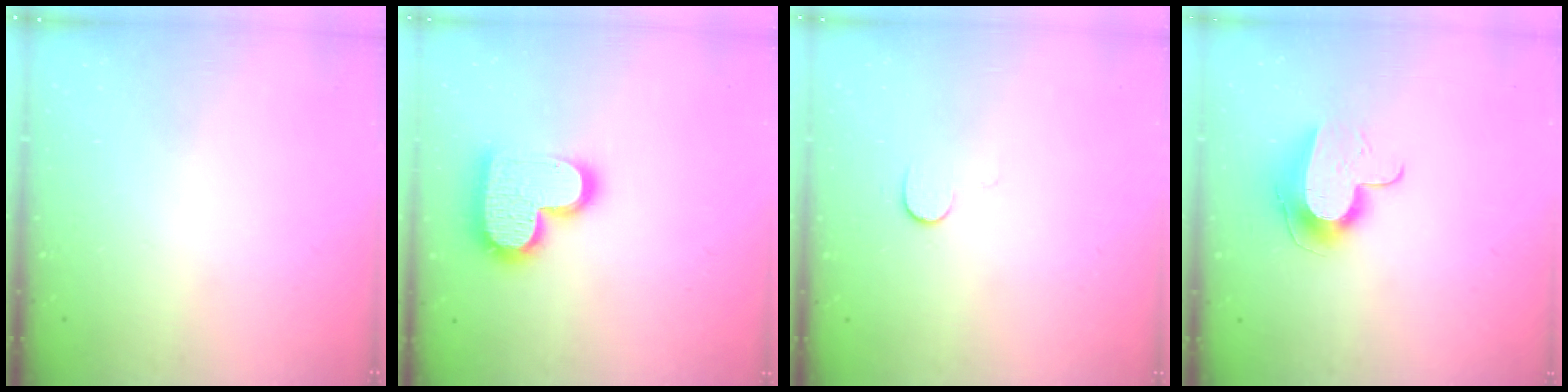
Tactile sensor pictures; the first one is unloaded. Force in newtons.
{"total": 17.6, "press": 17.5, "slide": 1.3}
{"total": 5.0, "press": 4.9, "slide": 0.4}
{"total": 10.0, "press": 10.0, "slide": 0.3}